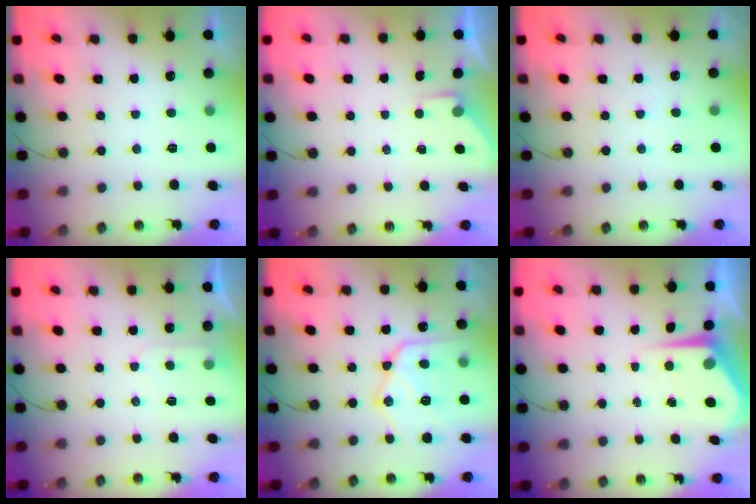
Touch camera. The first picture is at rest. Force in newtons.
{"total": 2.8, "press": 2.8, "slide": 0.4}
{"total": 2.1, "press": 2.0, "slide": 0.4}
{"total": 5.3, "press": 5.2, "slide": 0.7}
{"total": 16.9, "press": 16.9, "slide": 1.6}
{"total": 6.1, "press": 6.0, "slide": 0.6}